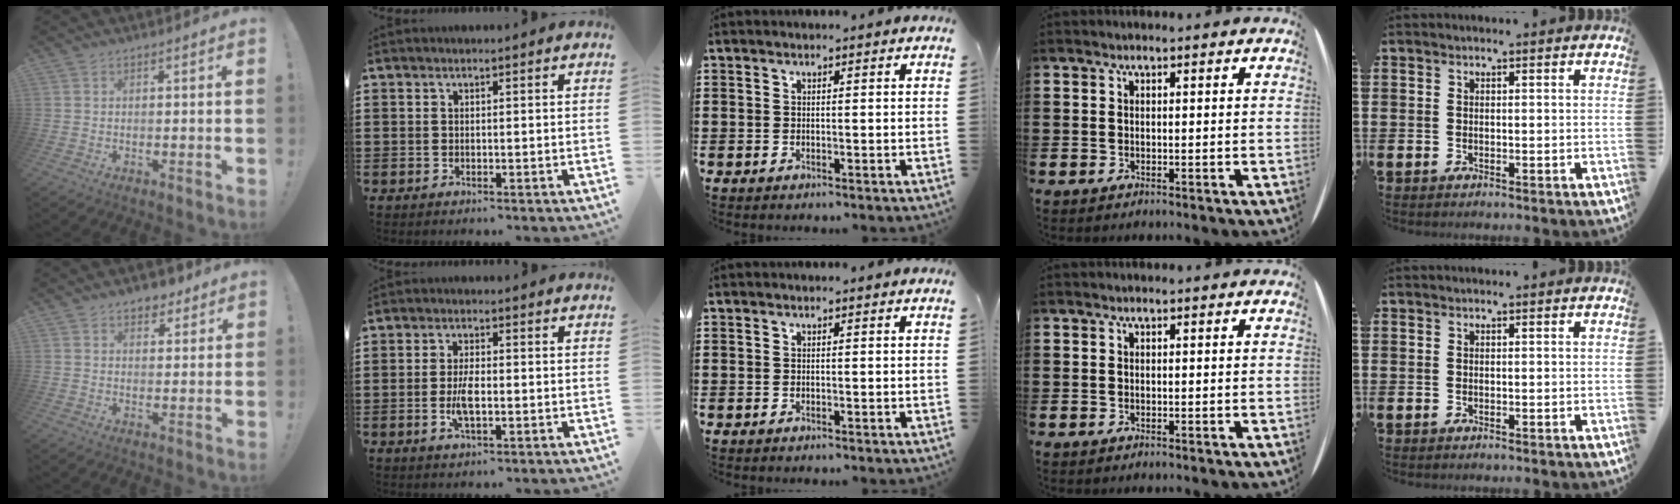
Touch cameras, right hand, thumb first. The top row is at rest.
{"thumb": {"total": 5.3, "force": [3.7, 3.4, 1.7], "torque": [-0.007, -0.018, 0.066]}, "index": {"total": 4.1, "force": [-0.8, 1.5, 3.8], "torque": [-0.080, -0.001, -0.019]}}